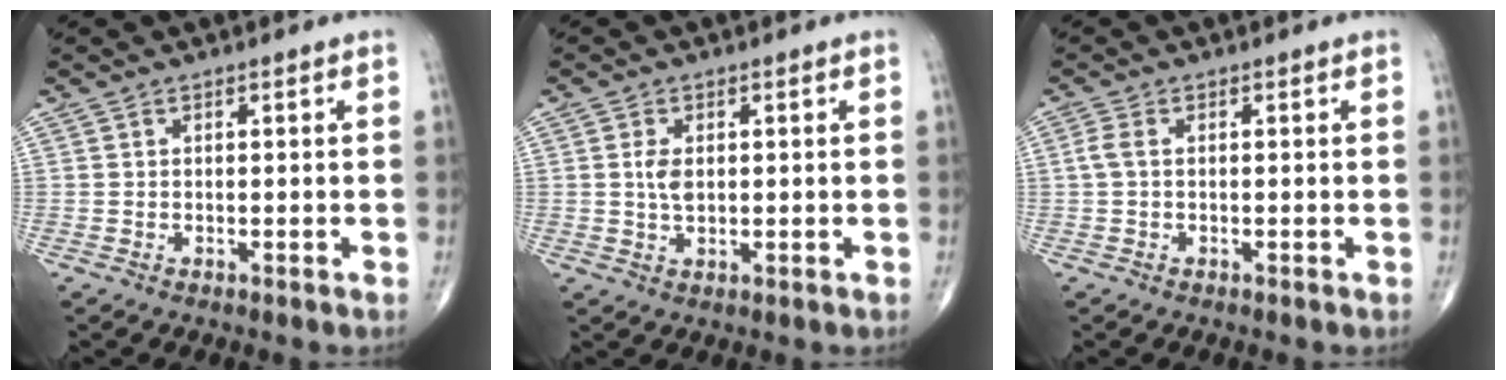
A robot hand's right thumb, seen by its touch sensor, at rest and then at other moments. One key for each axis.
{"total": 3.1, "fx": 0.4, "fy": 1.8, "fz": 2.6, "tx": -0.050, "ty": -0.002, "tz": 0.010}
{"total": 1.9, "fx": 0.0, "fy": 0.9, "fz": 1.7, "tx": -0.044, "ty": 0.001, "tz": -0.003}